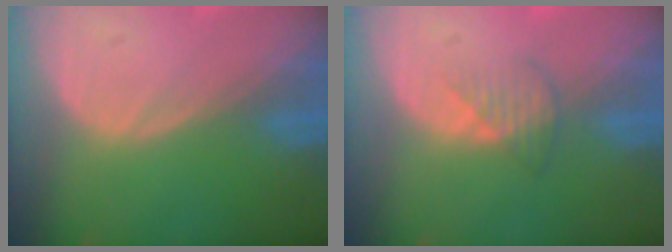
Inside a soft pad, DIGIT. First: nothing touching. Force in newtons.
{"total": 2.5, "press": 2.5, "slide": 0.3}